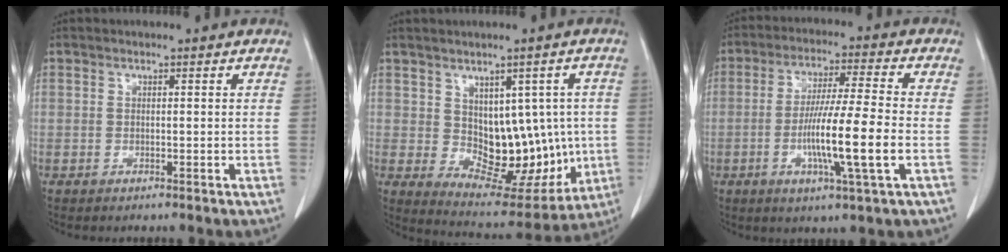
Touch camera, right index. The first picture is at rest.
{"total": 12.6, "force": [0.2, 7.5, 10.1], "torque": [-0.113, 0.014, 0.036]}
{"total": 11.7, "force": [-2.7, -0.5, 11.4], "torque": [-0.209, -0.011, -0.053]}